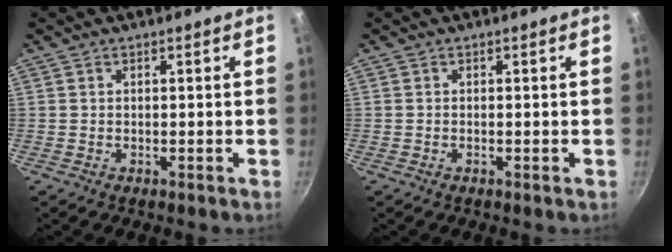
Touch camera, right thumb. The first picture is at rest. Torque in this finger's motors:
{"motor_torque": [0.37, 0.02, 0.37, 0.06, 0.00]}